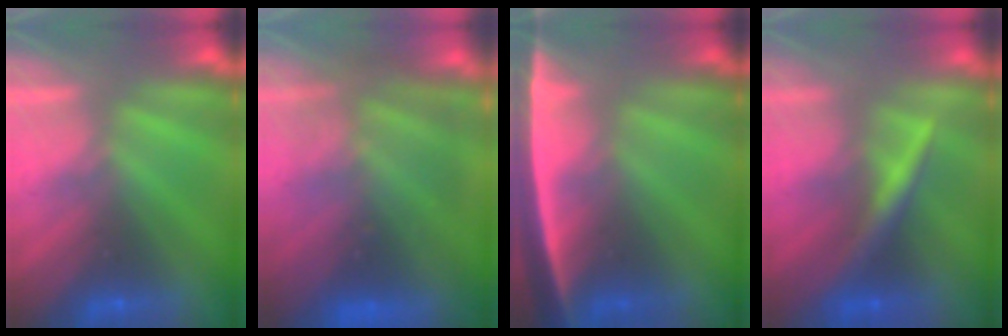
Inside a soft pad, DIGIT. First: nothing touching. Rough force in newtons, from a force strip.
{"total": 8.6}
{"total": 11.3}
{"total": 2.3}